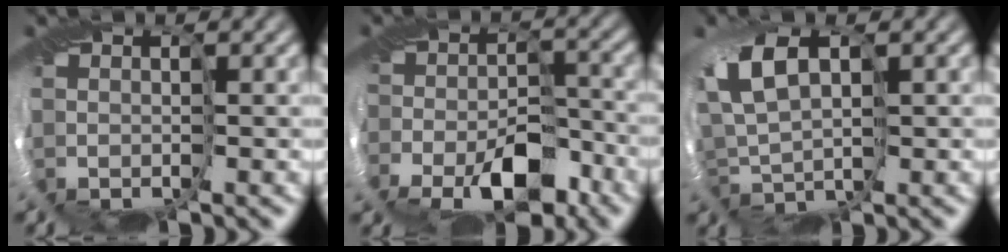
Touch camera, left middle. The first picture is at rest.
{"total": 3.8, "force": [-2.7, 2.0, 1.7], "torque": [-0.013, -0.012, -0.044]}
{"total": 6.2, "force": [-1.0, 3.6, 5.0], "torque": [-0.107, -0.009, -0.022]}